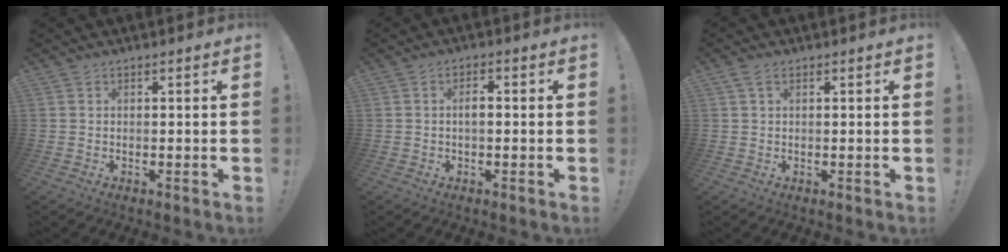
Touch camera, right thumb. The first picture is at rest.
{"total": 2.6, "force": [-0.3, 1.1, 2.3], "torque": [-0.035, 0.004, -0.008]}
{"total": 2.1, "force": [1.0, 1.0, 1.6], "torque": [-0.031, 0.003, 0.018]}